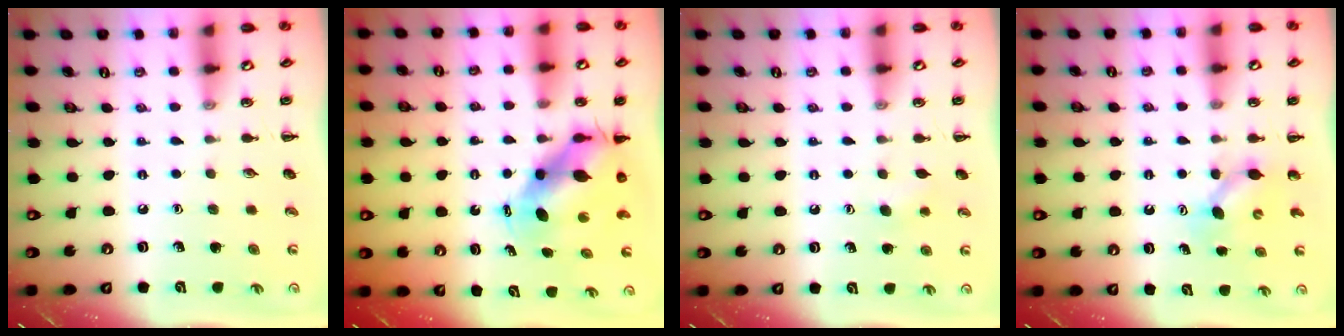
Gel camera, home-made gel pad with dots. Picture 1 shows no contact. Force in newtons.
{"total": 8.8, "press": 8.6, "slide": 1.5}
{"total": 3.9, "press": 3.7, "slide": 1.1}
{"total": 4.7, "press": 4.6, "slide": 0.9}